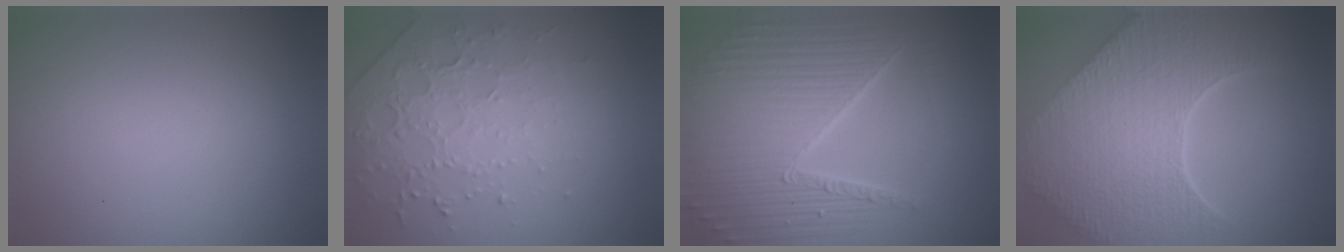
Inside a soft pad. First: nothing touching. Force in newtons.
{"total": 4.7, "press": 3.1, "slide": 3.6}
{"total": 9.5, "press": 6.0, "slide": 7.4}
{"total": 9.7, "press": 7.0, "slide": 6.7}